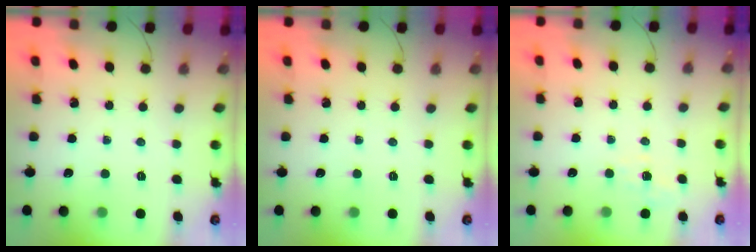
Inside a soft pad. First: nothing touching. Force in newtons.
{"total": 0.0}
{"total": 3.8, "press": 3.4, "slide": 1.6}